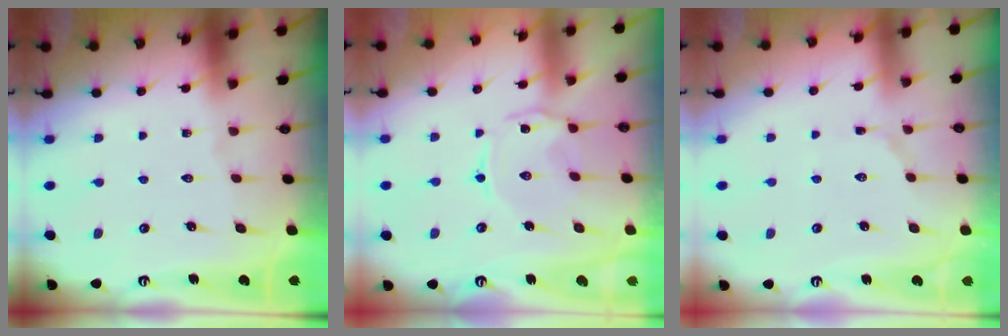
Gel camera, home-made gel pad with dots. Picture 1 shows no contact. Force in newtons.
{"total": 2.1, "press": 2.0, "slide": 0.6}
{"total": 2.9, "press": 2.9, "slide": 0.3}